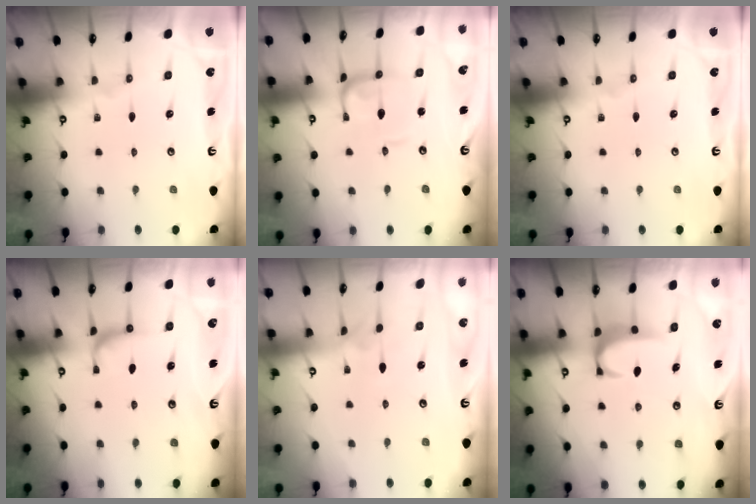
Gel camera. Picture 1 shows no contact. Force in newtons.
{"total": 2.2, "press": 2.2, "slide": 0.5}
{"total": 0.0}
{"total": 1.1, "press": 0.9, "slide": 0.7}
{"total": 4.2, "press": 4.2, "slide": 0.1}
{"total": 1.9, "press": 1.8, "slide": 0.5}